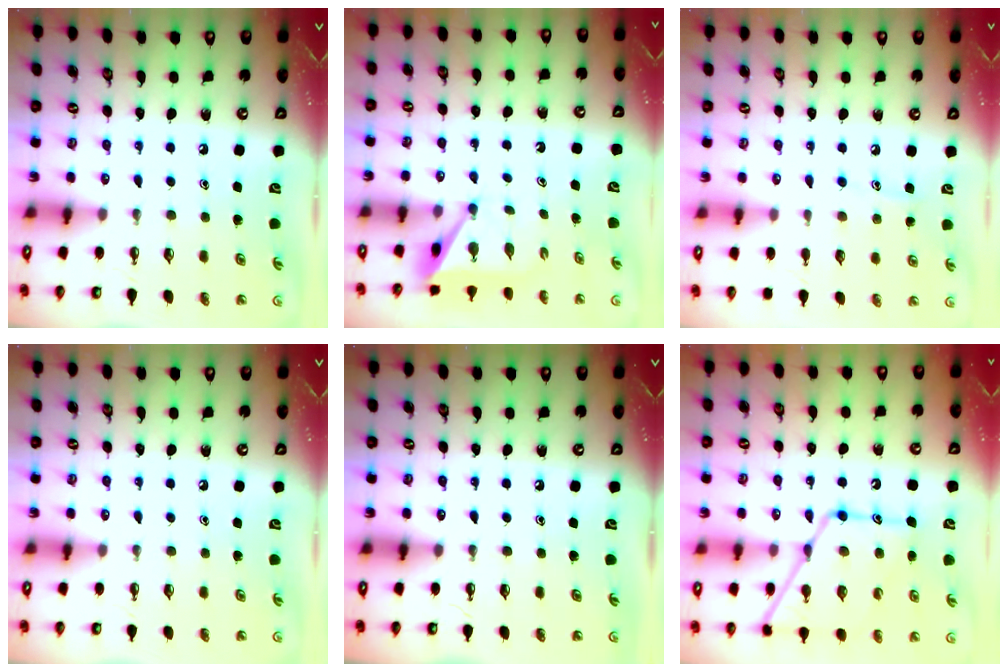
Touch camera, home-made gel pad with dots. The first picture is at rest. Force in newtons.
{"total": 6.0, "press": 6.0, "slide": 0.2}
{"total": 5.9, "press": 5.9, "slide": 0.5}
{"total": 0.0}
{"total": 0.0}
{"total": 15.7, "press": 15.6, "slide": 1.4}